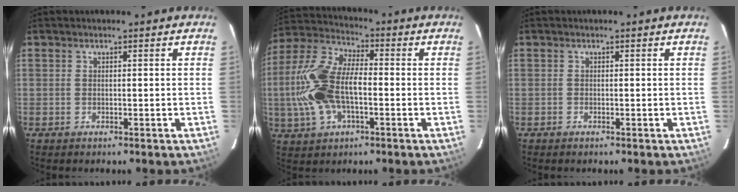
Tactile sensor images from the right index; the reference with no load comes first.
{"total": 16.1, "force": [-2.2, 8.5, 13.5], "torque": [-0.294, 0.012, -0.043]}
{"total": 0.0}